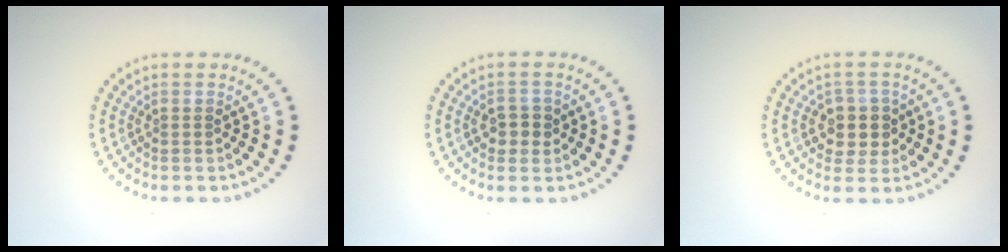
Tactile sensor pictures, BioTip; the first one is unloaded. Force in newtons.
{"total": 1.9, "press": 1.9, "slide": 0.3}
{"total": 3.0, "press": 2.8, "slide": 1.1}